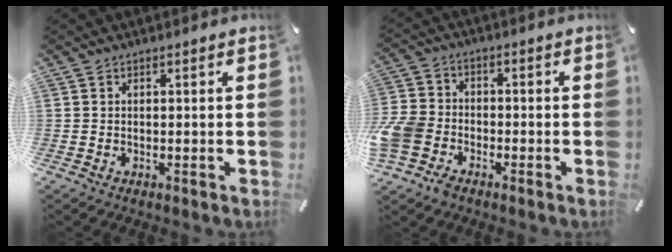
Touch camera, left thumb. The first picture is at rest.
{"total": 8.1, "force": [-4.4, 6.1, 3.0], "torque": [-0.075, 0.032, -0.083]}